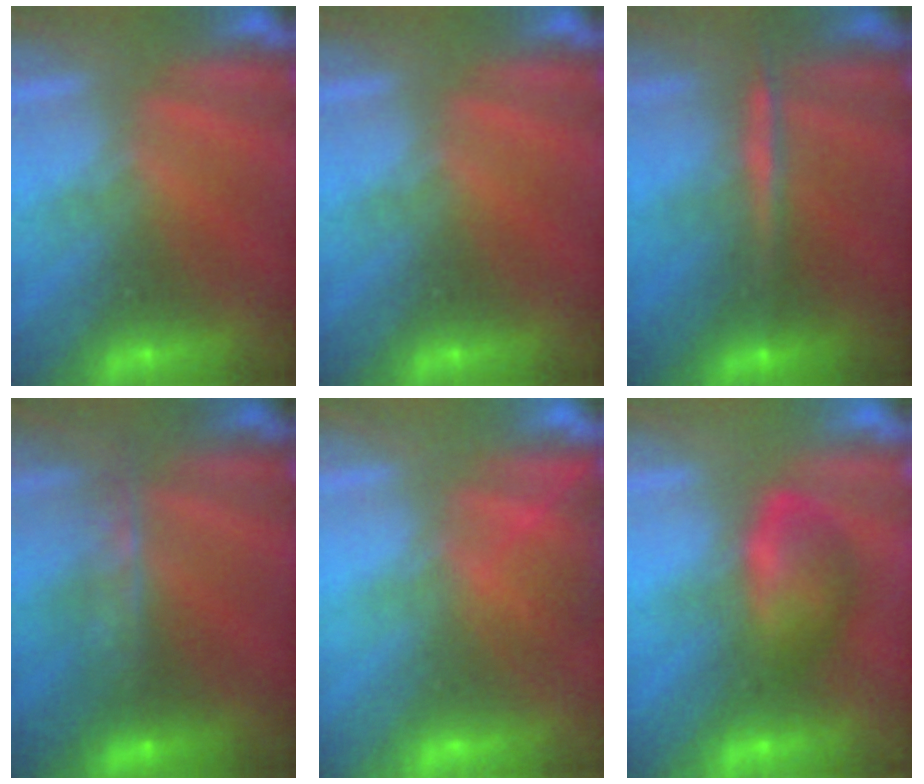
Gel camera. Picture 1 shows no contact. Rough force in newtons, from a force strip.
{"total": 0.0}
{"total": 8.0}
{"total": 7.6}
{"total": 2.8}
{"total": 7.0}